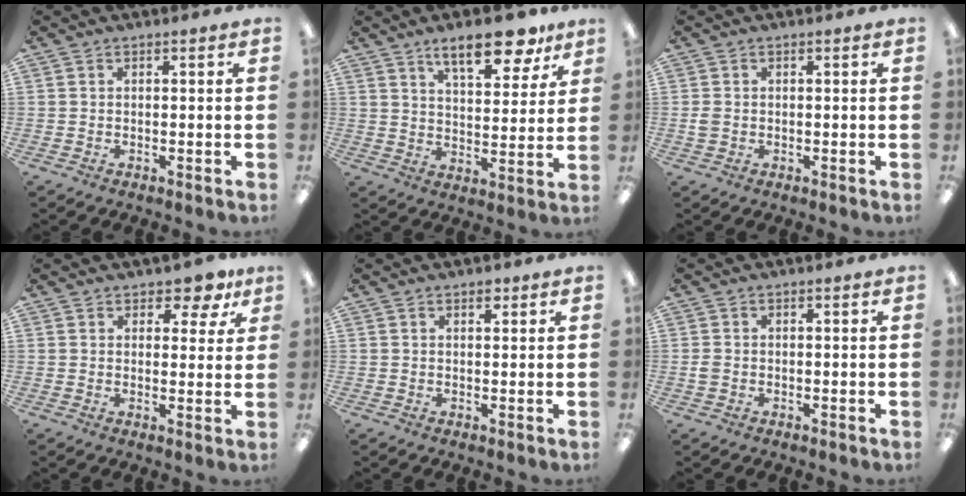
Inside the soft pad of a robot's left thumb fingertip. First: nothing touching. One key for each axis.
{"total": 13.6, "fx": 9.5, "fy": 5.1, "fz": 8.3, "tx": -0.113, "ty": -0.045, "tz": 0.158}
{"total": 1.7, "fx": -0.2, "fy": 1.4, "fz": 0.9, "tx": -0.015, "ty": 0.005, "tz": -0.004}
{"total": 5.6, "fx": 4.0, "fy": 3.0, "fz": 2.5, "tx": -0.022, "ty": -0.024, "tz": 0.066}
{"total": 1.6, "fx": 1.2, "fy": 0.9, "fz": 0.7, "tx": 0.000, "ty": -0.006, "tz": 0.018}
{"total": 1.3, "fx": -0.2, "fy": 1.1, "fz": 0.7, "tx": -0.012, "ty": 0.004, "tz": -0.005}